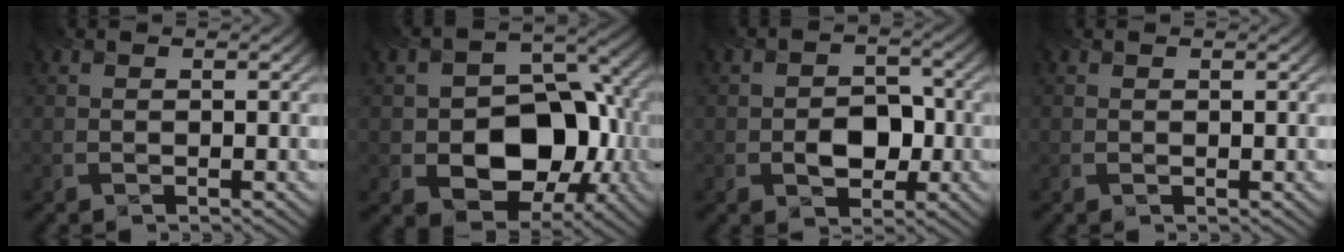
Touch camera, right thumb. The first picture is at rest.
{"total": 12.3, "force": [-2.7, 8.8, 8.2], "torque": [-0.119, -0.012, -0.048]}
{"total": 4.8, "force": [-1.2, 3.4, 3.1], "torque": [-0.042, -0.003, -0.022]}
{"total": 0.0}